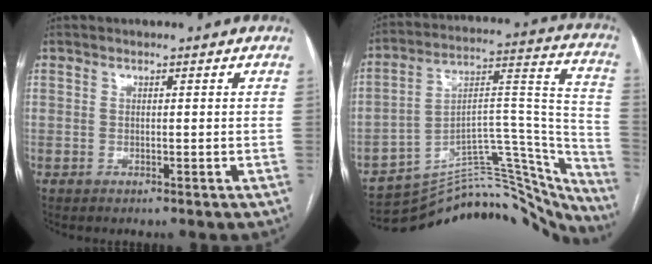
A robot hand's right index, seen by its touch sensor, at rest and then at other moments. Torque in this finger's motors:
{"motor_torque": [-1.21, -0.92, -1.05, -0.21]}